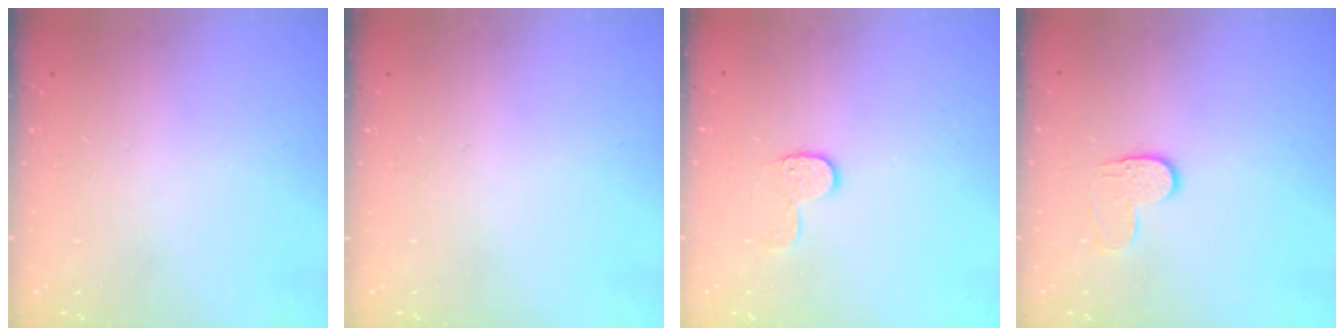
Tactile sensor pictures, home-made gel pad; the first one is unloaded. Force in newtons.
{"total": 0.0}
{"total": 6.8, "press": 6.8, "slide": 0.2}
{"total": 5.7, "press": 5.7, "slide": 0.4}